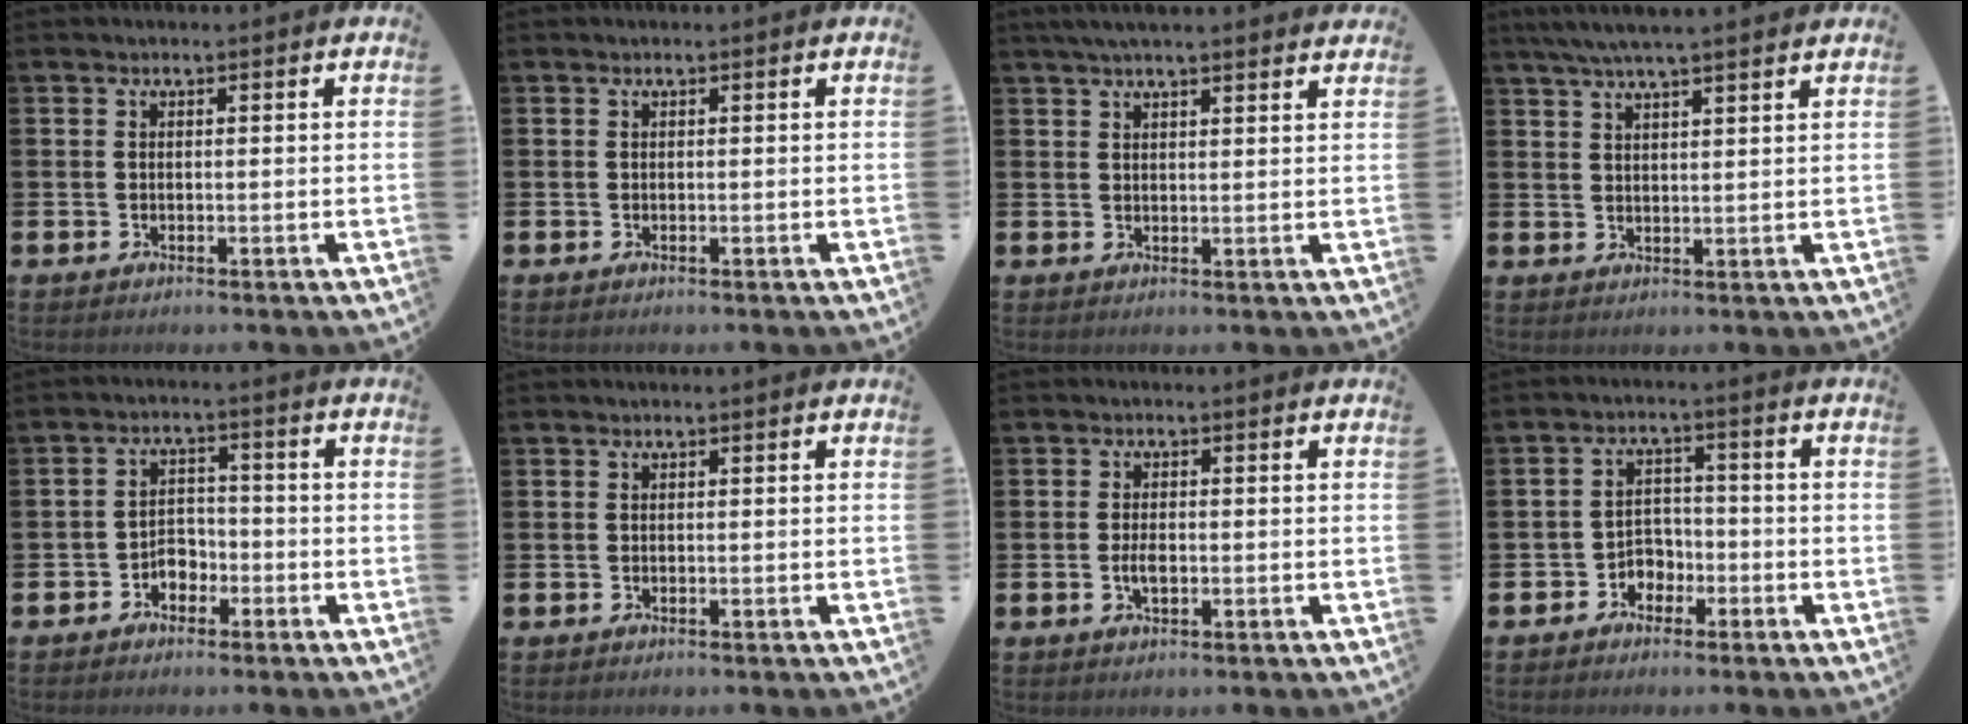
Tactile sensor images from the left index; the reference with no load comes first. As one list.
[{"total": 0.0}, {"total": 3.5, "force": [3.2, 0.1, 1.3], "torque": [-0.033, -0.005, 0.058]}, {"total": 5.0, "force": [4.5, 0.0, 2.2], "torque": [-0.052, -0.006, 0.082]}, {"total": 2.9, "force": [-1.9, 2.0, 0.9], "torque": [-0.024, 0.006, -0.042]}, {"total": 0.0}, {"total": 2.4, "force": [-0.3, 1.0, 2.1], "torque": [-0.031, -0.003, -0.008]}, {"total": 3.1, "force": [-2.0, 2.4, 0.5], "torque": [-0.020, 0.001, -0.048]}]